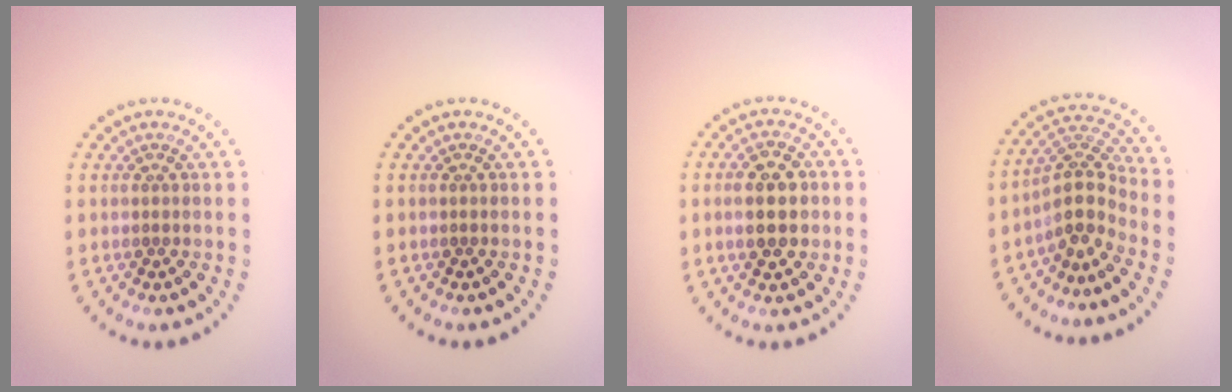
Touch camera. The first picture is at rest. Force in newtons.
{"total": 0.0}
{"total": 4.6, "press": 4.6, "slide": 0.2}
{"total": 3.9, "press": 2.8, "slide": 2.7}